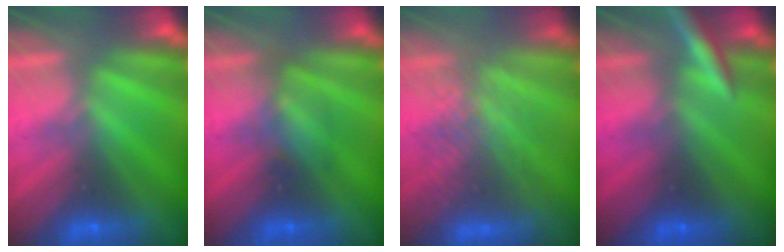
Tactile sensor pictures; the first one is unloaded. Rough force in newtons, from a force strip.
{"total": 2.4}
{"total": 3.8}
{"total": 2.9}